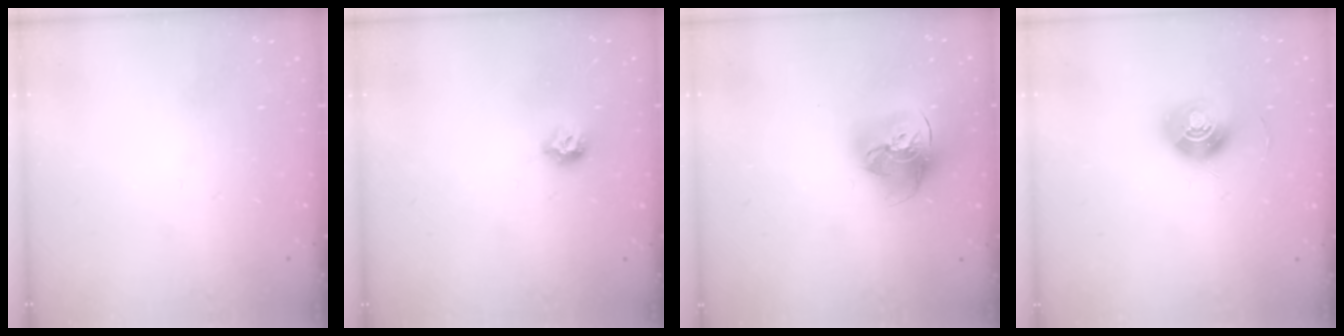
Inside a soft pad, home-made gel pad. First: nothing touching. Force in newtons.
{"total": 7.5, "press": 7.4, "slide": 0.8}
{"total": 17.7, "press": 17.6, "slide": 1.8}
{"total": 10.3, "press": 10.3, "slide": 0.5}